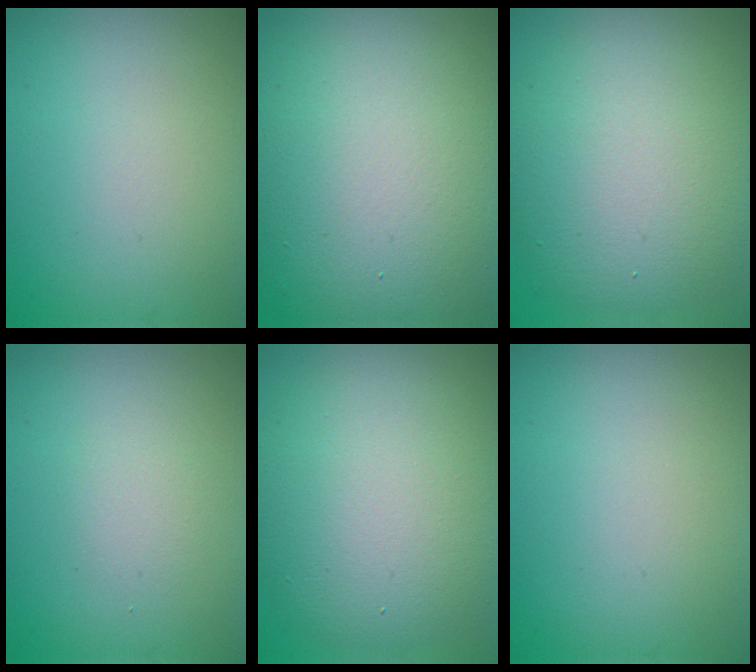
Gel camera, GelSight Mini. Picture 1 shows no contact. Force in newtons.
{"total": 15.7, "press": 15.7, "slide": 1.3}
{"total": 10.4, "press": 10.4, "slide": 0.2}
{"total": 1.3, "press": 1.3, "slide": 0.0}
{"total": 10.6, "press": 10.6, "slide": 0.3}
{"total": 0.0}